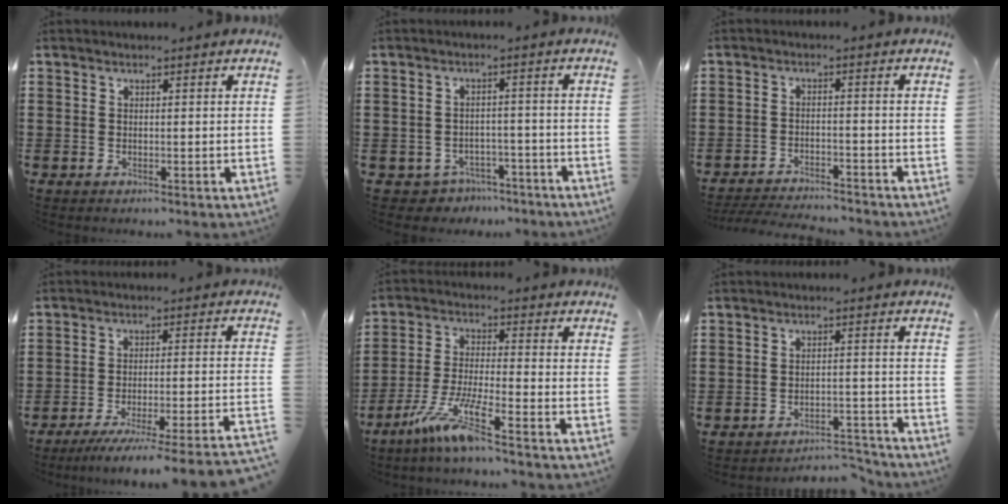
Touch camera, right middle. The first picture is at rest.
{"total": 2.5, "force": [-2.3, 0.9, -0.1], "torque": [-0.009, 0.003, -0.051]}
{"total": 3.2, "force": [-3.1, 0.1, 0.6], "torque": [-0.018, 0.001, -0.067]}
{"total": 5.7, "force": [-4.7, -0.8, 3.1], "torque": [-0.044, -0.019, -0.091]}
{"total": 8.2, "force": [-5.8, 0.2, 5.8], "torque": [-0.132, -0.017, -0.115]}
{"total": 3.3, "force": [-3.3, 0.3, 0.6], "torque": [-0.010, 0.005, -0.069]}